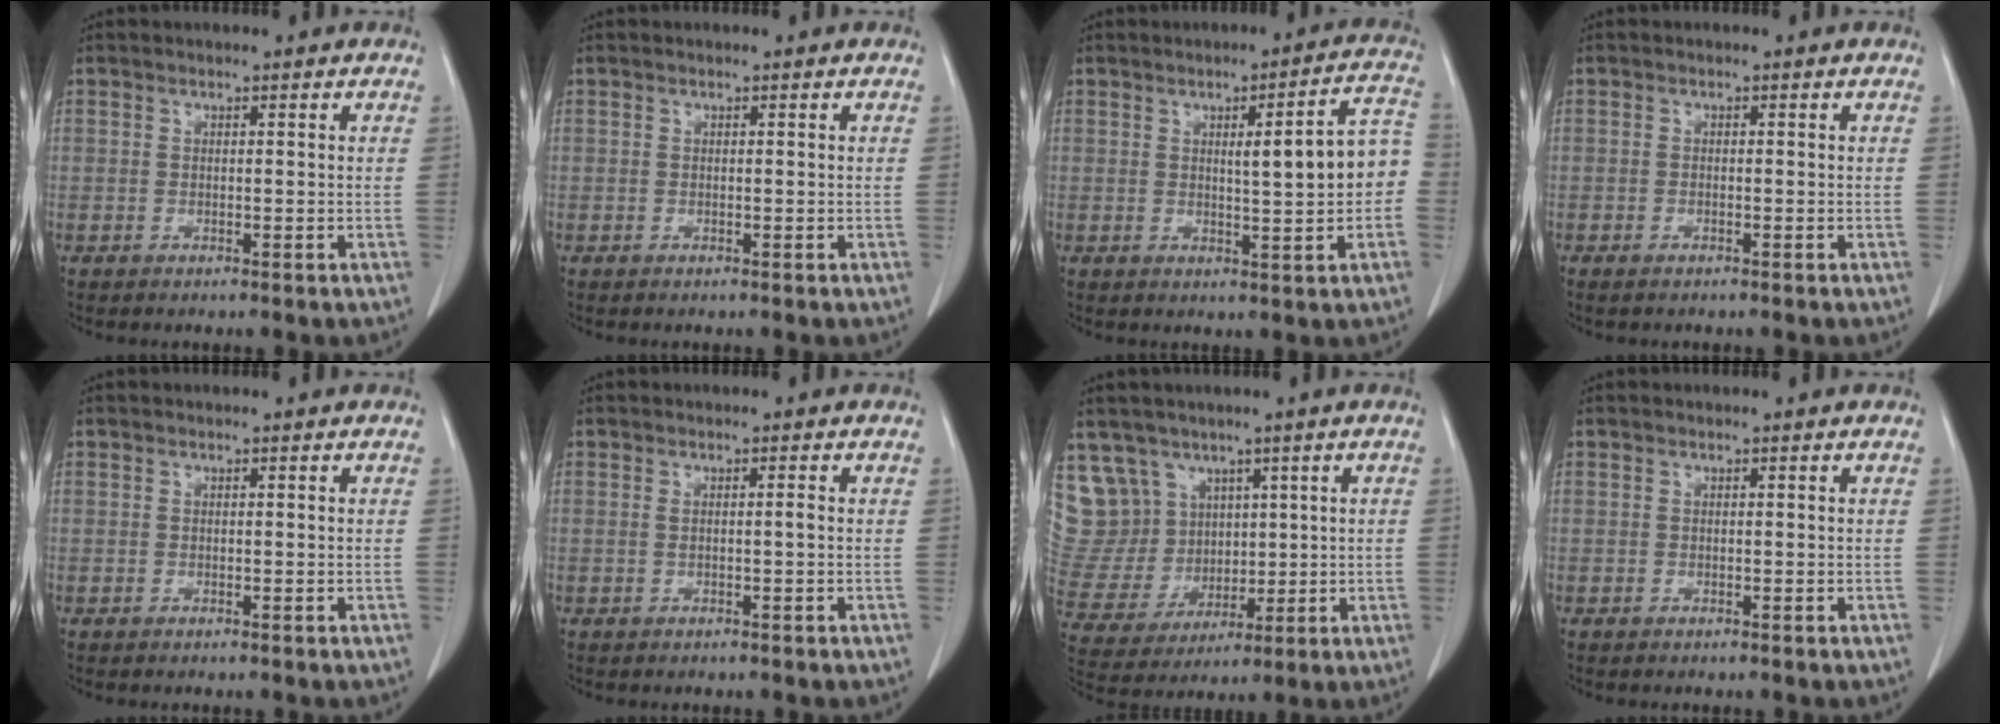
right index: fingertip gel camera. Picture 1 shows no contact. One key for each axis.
{"total": 0.0}
{"total": 9.0, "fx": 0.0, "fy": 1.0, "fz": 8.9, "tx": -0.109, "ty": 0.023, "tz": -0.001}
{"total": 0.7, "fx": -0.5, "fy": 0.2, "fz": 0.3, "tx": -0.010, "ty": -0.002, "tz": -0.007}
{"total": 0.0}
{"total": 0.9, "fx": 0.1, "fy": -0.1, "fz": 0.9, "tx": -0.013, "ty": 0.001, "tz": 0.004}
{"total": 11.2, "fx": 6.2, "fy": 9.2, "fz": 1.1, "tx": -0.048, "ty": 0.055, "tz": 0.150}
{"total": 0.0}